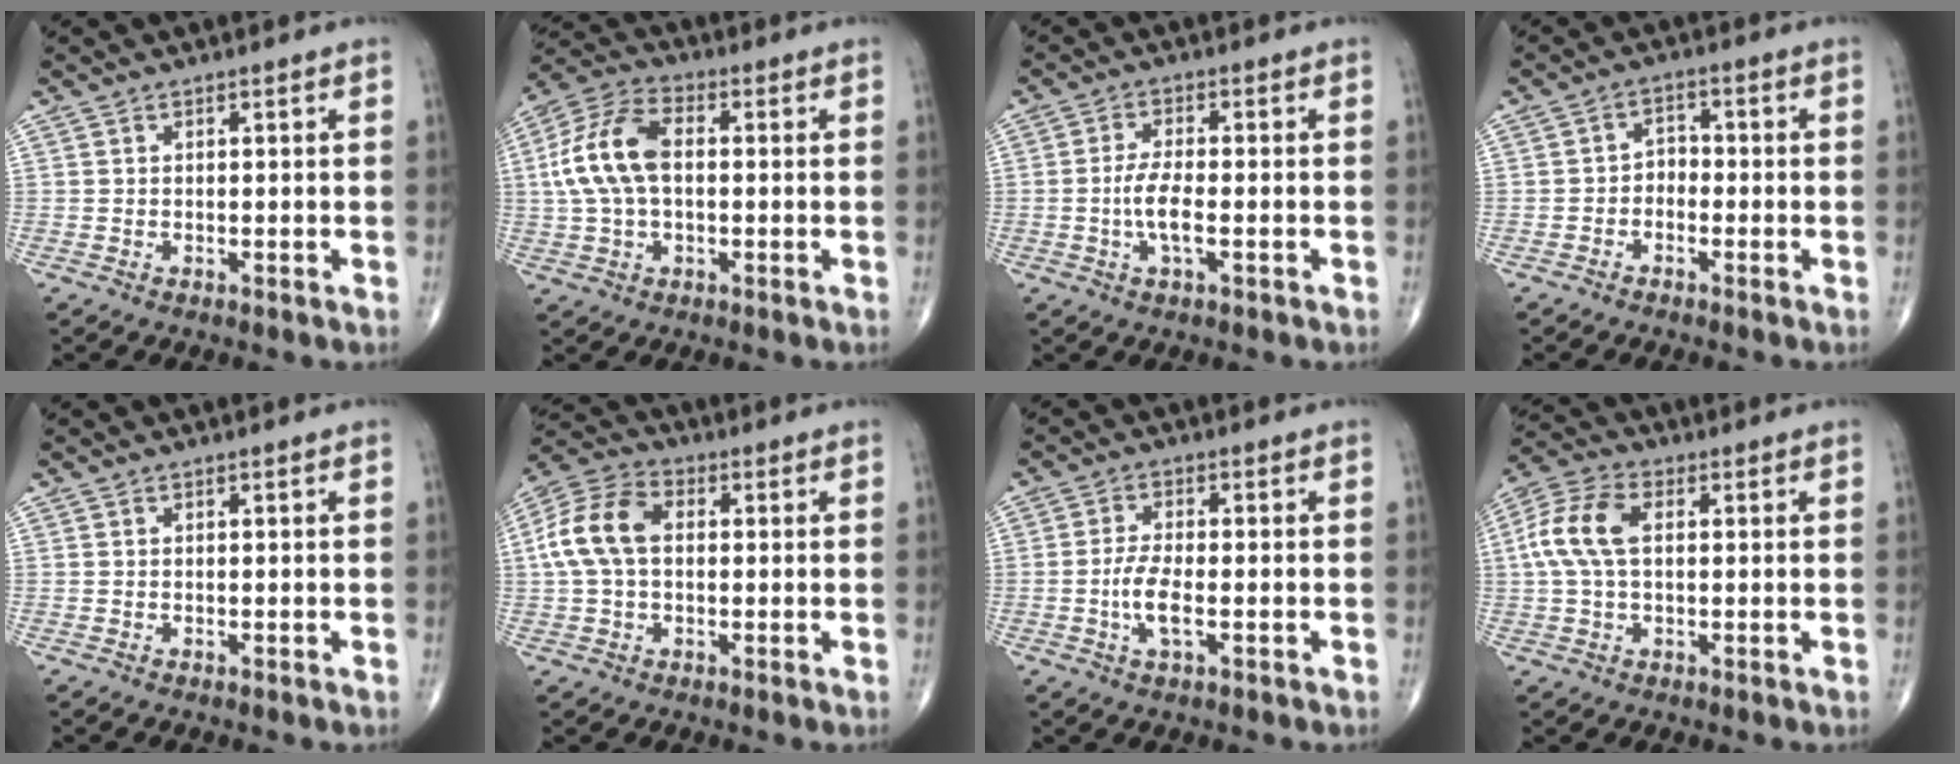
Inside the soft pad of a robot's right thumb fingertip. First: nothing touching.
{"total": 12.7, "force": [0.8, 7.4, 10.2], "torque": [-0.213, 0.028, 0.008]}
{"total": 5.2, "force": [-1.2, 1.6, 4.8], "torque": [-0.102, 0.004, -0.025]}
{"total": 2.9, "force": [-1.4, 2.1, 1.4], "torque": [-0.004, 0.021, -0.033]}
{"total": 0.0}
{"total": 11.4, "force": [1.0, 7.5, 8.5], "torque": [-0.179, 0.033, 0.012]}
{"total": 5.2, "force": [-1.3, 1.8, 4.7], "torque": [-0.102, 0.002, -0.026]}
{"total": 9.8, "force": [1.4, 5.6, 7.9], "torque": [-0.178, 0.026, 0.022]}